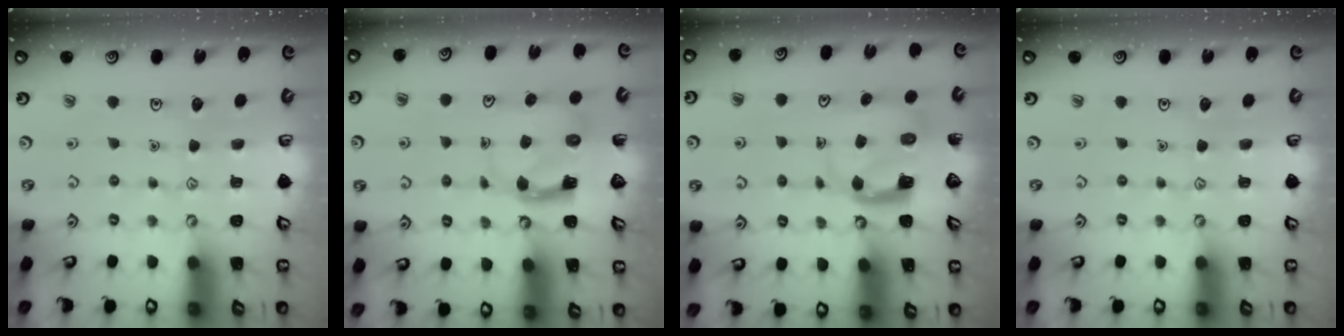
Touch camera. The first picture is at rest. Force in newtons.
{"total": 3.9, "press": 3.8, "slide": 0.7}
{"total": 3.9, "press": 3.9, "slide": 0.4}
{"total": 0.0}